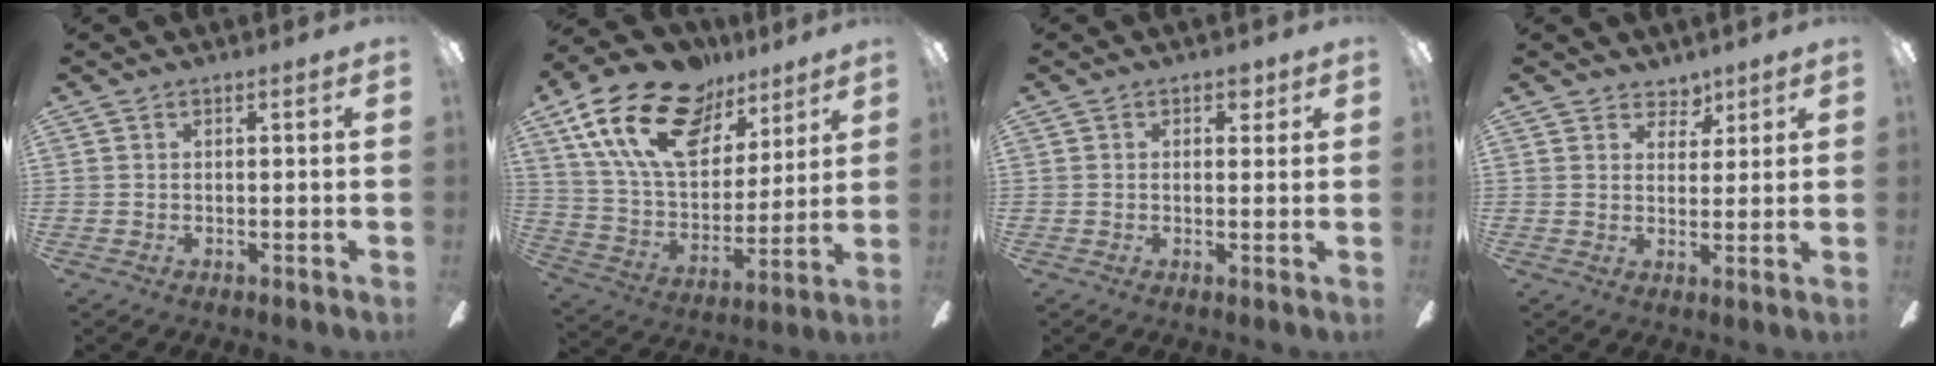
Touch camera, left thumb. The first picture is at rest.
{"total": 23.4, "force": [13.6, 13.2, 13.7], "torque": [-0.254, -0.065, 0.243]}
{"total": 2.4, "force": [1.2, 1.7, 1.3], "torque": [-0.001, -0.002, 0.016]}
{"total": 4.4, "force": [3.4, 2.8, 0.6], "torque": [-0.002, -0.018, 0.059]}